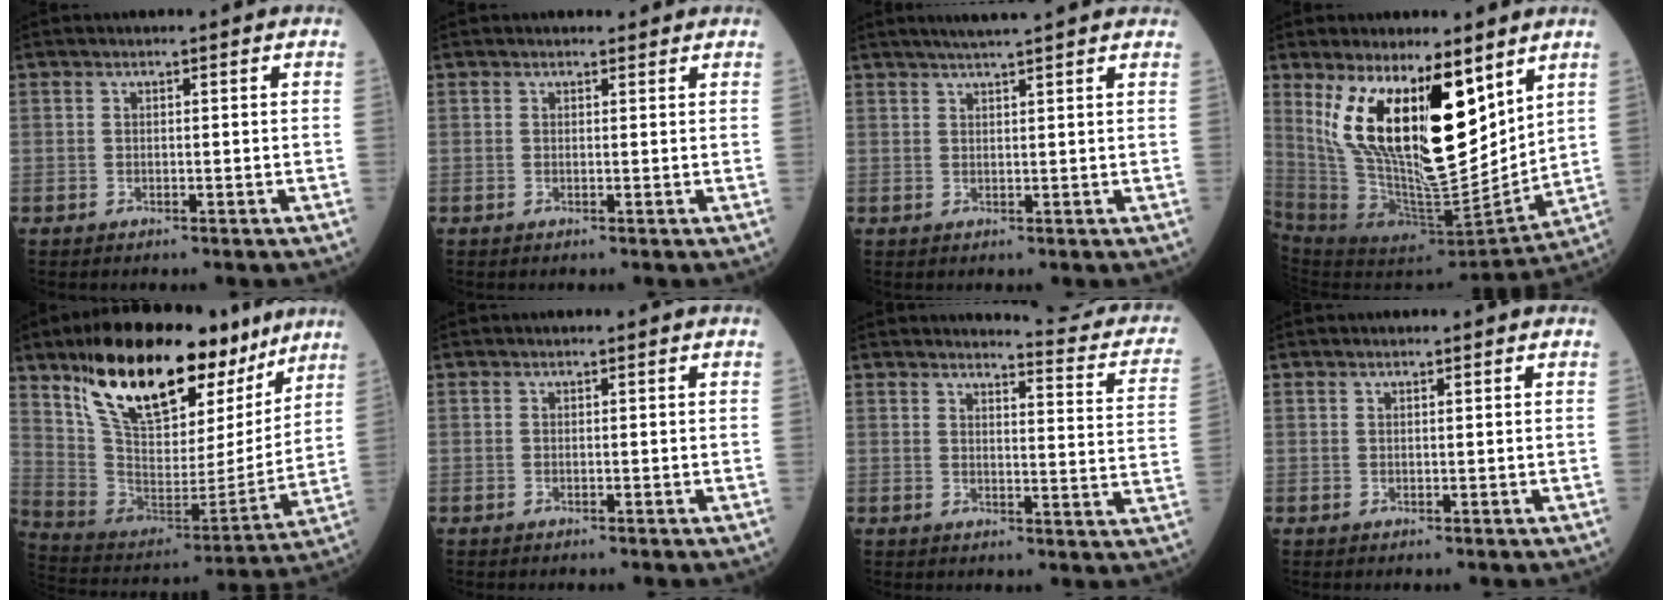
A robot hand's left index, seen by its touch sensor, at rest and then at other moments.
{"total": 1.3, "force": [1.2, 0.5, 0.1], "torque": [-0.006, 0.004, 0.012]}
{"total": 9.0, "force": [7.7, 0.1, 4.6], "torque": [-0.070, 0.035, 0.095]}
{"total": 20.1, "force": [9.4, 6.1, 16.7], "torque": [-0.307, -0.019, 0.181]}
{"total": 24.4, "force": [16.5, 10.2, 14.8], "torque": [-0.240, 0.014, 0.280]}
{"total": 0.0}
{"total": 11.1, "force": [10.8, 0.1, 2.5], "torque": [-0.021, -0.069, 0.104]}
{"total": 0.5, "force": [0.4, 0.0, 0.4], "torque": [-0.010, 0.002, 0.007]}